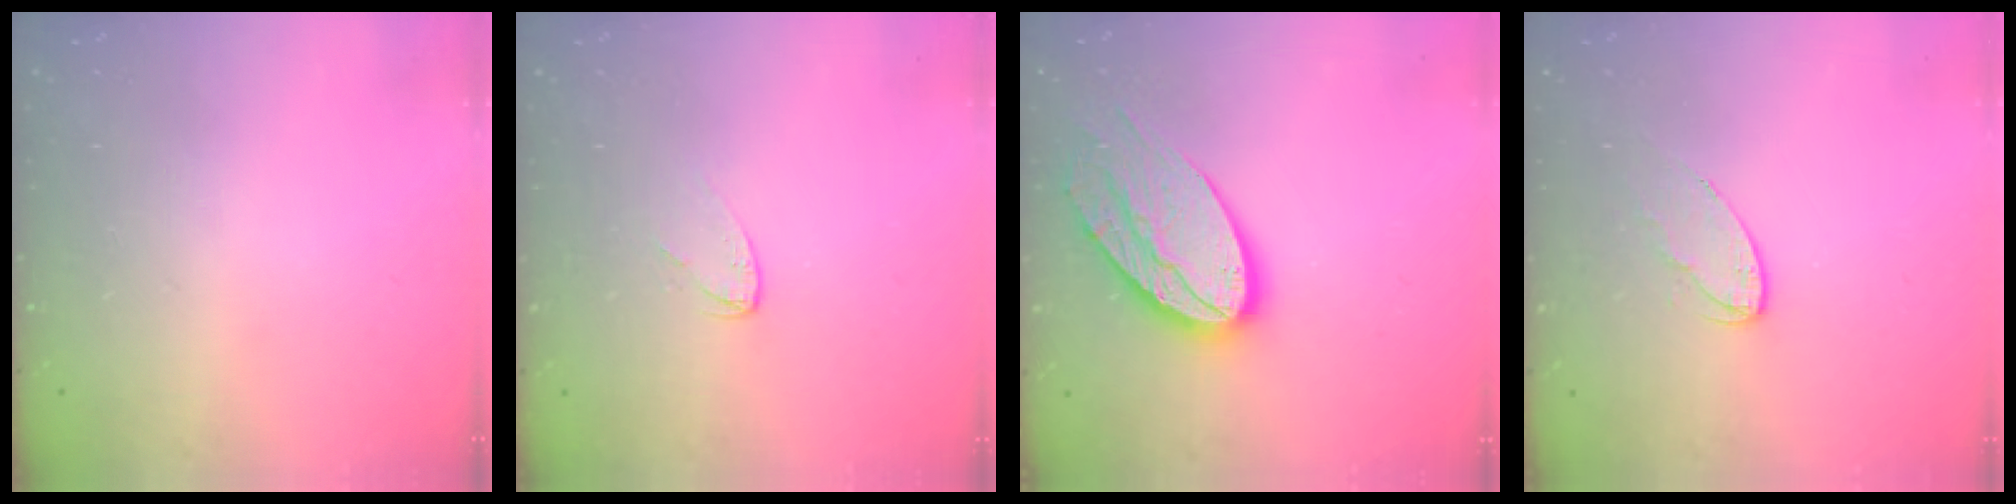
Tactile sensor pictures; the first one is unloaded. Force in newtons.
{"total": 2.5, "press": 2.5, "slide": 0.2}
{"total": 19.5, "press": 19.4, "slide": 2.0}
{"total": 5.7, "press": 5.7, "slide": 0.5}